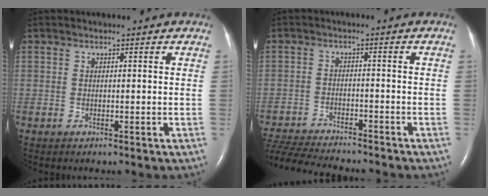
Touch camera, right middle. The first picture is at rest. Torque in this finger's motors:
{"motor_torque": [0.61, -0.70, 0.02, 0.02]}